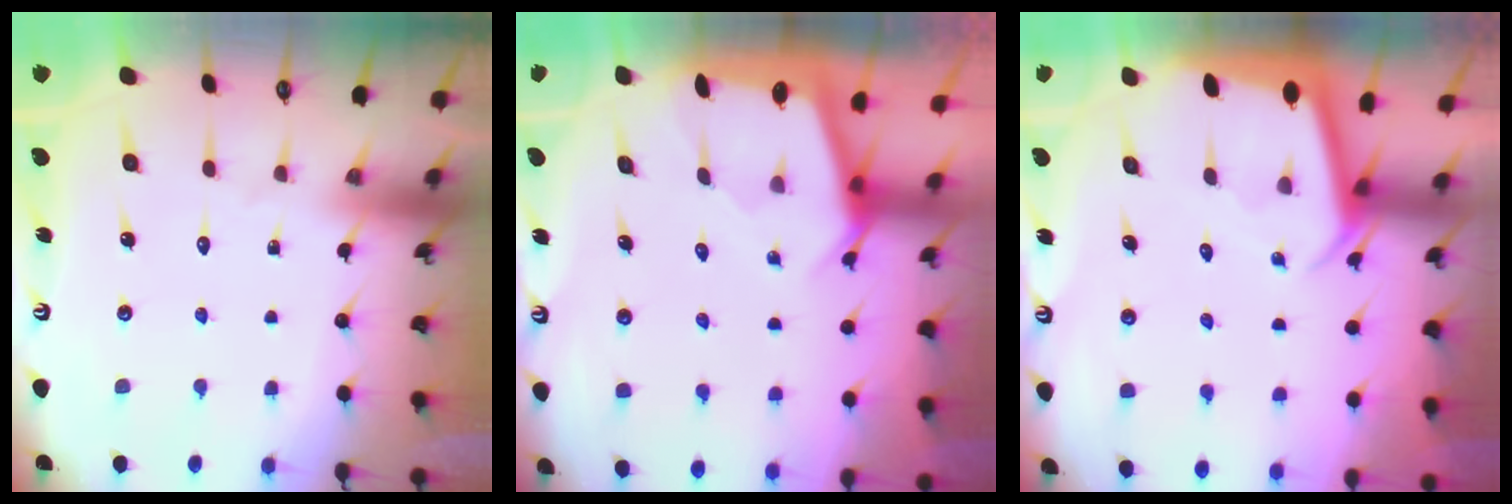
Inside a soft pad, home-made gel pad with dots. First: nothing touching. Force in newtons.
{"total": 2.1, "press": 2.1, "slide": 0.1}
{"total": 2.0, "press": 2.0, "slide": 0.1}